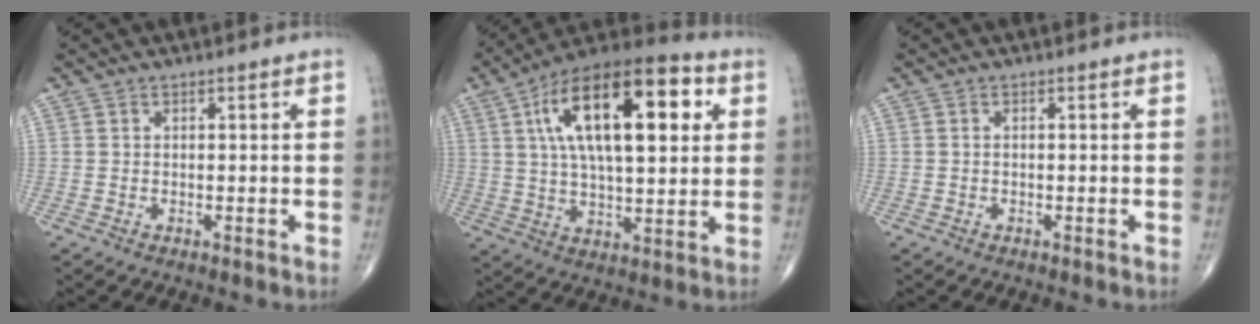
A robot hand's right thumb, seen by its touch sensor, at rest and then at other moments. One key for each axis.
{"total": 23.9, "fx": 7.0, "fy": 10.2, "fz": 20.5, "tx": -0.327, "ty": 0.011, "tz": 0.107}
{"total": 0.0}